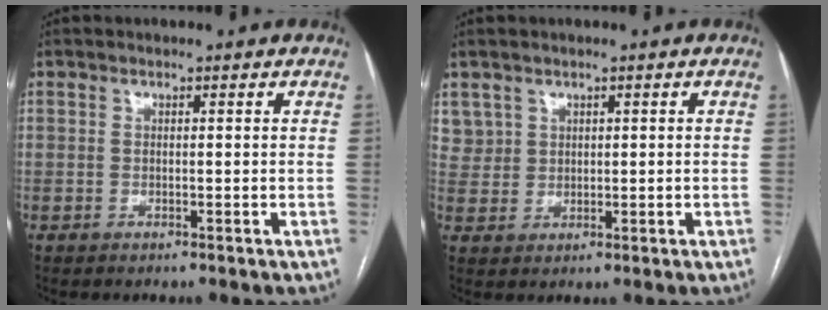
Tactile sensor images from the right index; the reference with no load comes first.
{"total": 3.2, "force": [1.8, 2.6, -0.1], "torque": [0.011, 0.011, 0.038]}